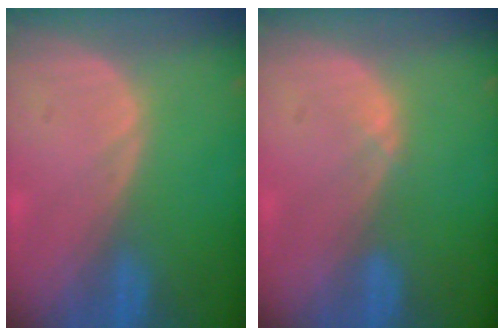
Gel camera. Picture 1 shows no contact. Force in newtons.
{"total": 0.7, "press": 0.6, "slide": 0.4}